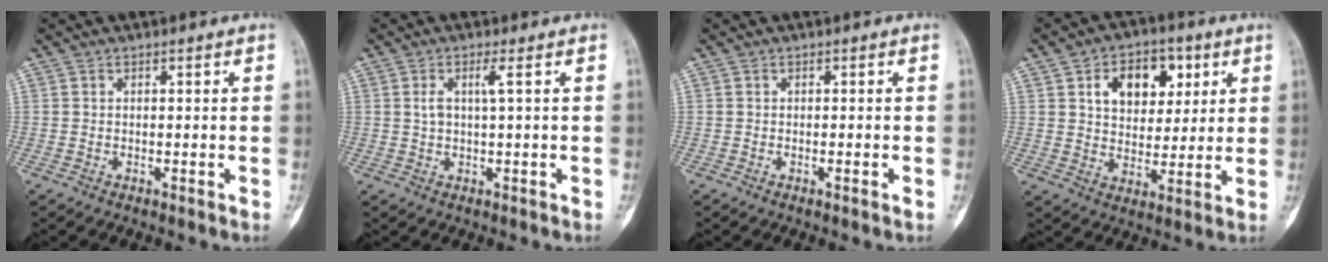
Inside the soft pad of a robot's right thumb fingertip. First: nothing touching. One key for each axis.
{"total": 2.9, "fx": 0.8, "fy": 0.3, "fz": 2.7, "tx": -0.065, "ty": 0.006, "tz": 0.019}
{"total": 0.9, "fx": -0.3, "fy": 0.1, "fz": 0.8, "tx": -0.016, "ty": 0.002, "tz": -0.003}
{"total": 12.3, "fx": 4.6, "fy": 8.4, "fz": 7.8, "tx": -0.072, "ty": -0.008, "tz": 0.074}